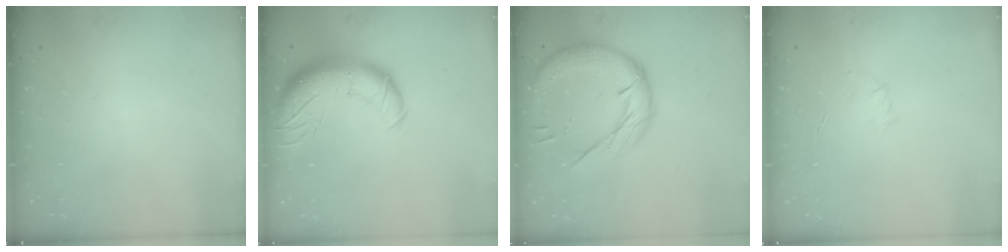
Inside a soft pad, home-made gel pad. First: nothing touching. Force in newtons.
{"total": 15.2, "press": 14.7, "slide": 3.6}
{"total": 18.0, "press": 17.9, "slide": 2.2}
{"total": 2.9, "press": 2.8, "slide": 0.8}